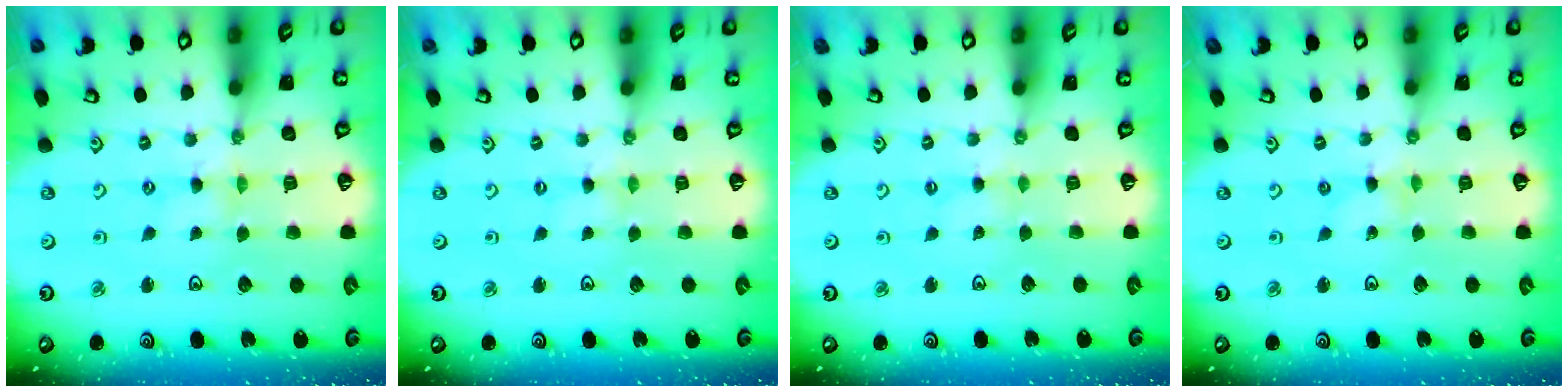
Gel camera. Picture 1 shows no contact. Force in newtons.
{"total": 0.0}
{"total": 1.7, "press": 1.7, "slide": 0.3}
{"total": 0.0}